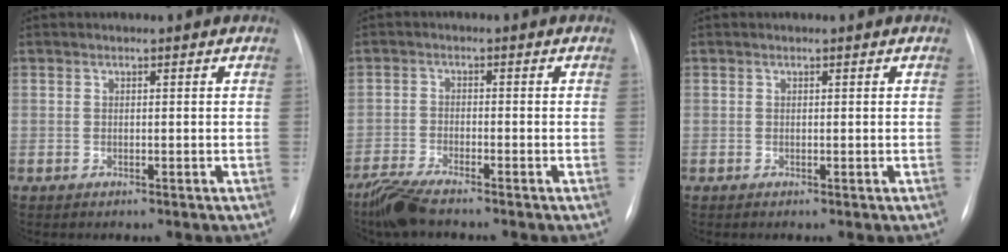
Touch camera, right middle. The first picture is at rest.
{"total": 5.6, "force": [-4.7, 0.5, 3.0], "torque": [-0.065, -0.020, -0.092]}
{"total": 0.0}